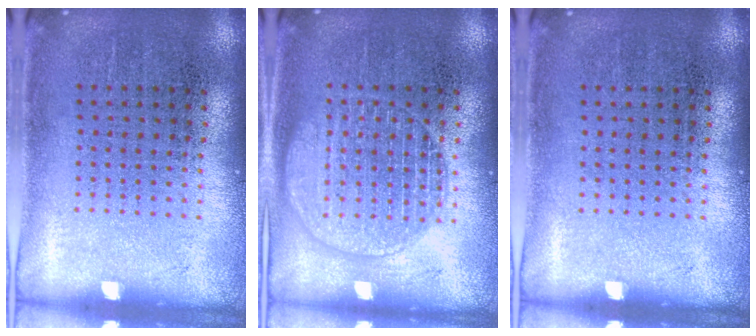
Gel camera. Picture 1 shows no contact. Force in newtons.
{"total": 3.0, "press": 2.9, "slide": 0.4}
{"total": 0.0}